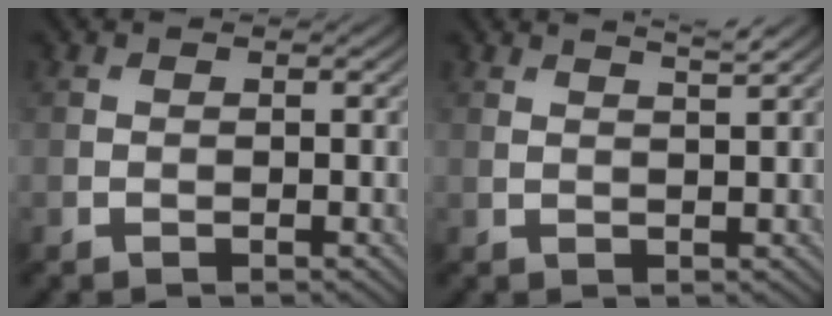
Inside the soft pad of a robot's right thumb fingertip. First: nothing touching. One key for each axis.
{"total": 2.5, "fx": 1.9, "fy": 0.4, "fz": 1.5, "tx": -0.019, "ty": 0.006, "tz": 0.024}